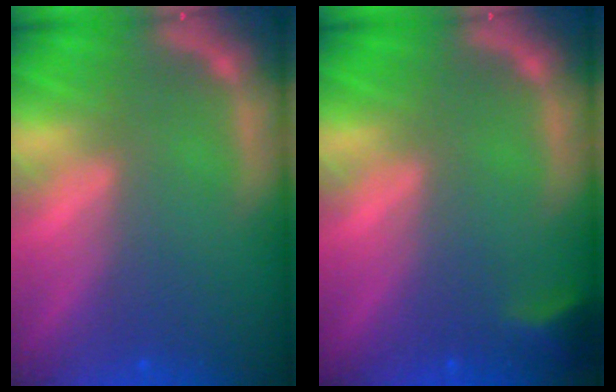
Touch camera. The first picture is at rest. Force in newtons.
{"total": 1.9}